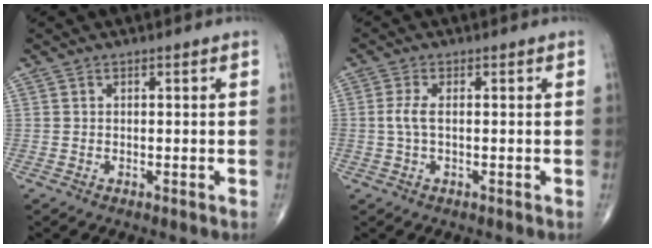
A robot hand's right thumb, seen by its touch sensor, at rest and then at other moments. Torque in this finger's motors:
{"motor_torque": [0.15, -0.05, 0.44, 0.11, 0.12]}